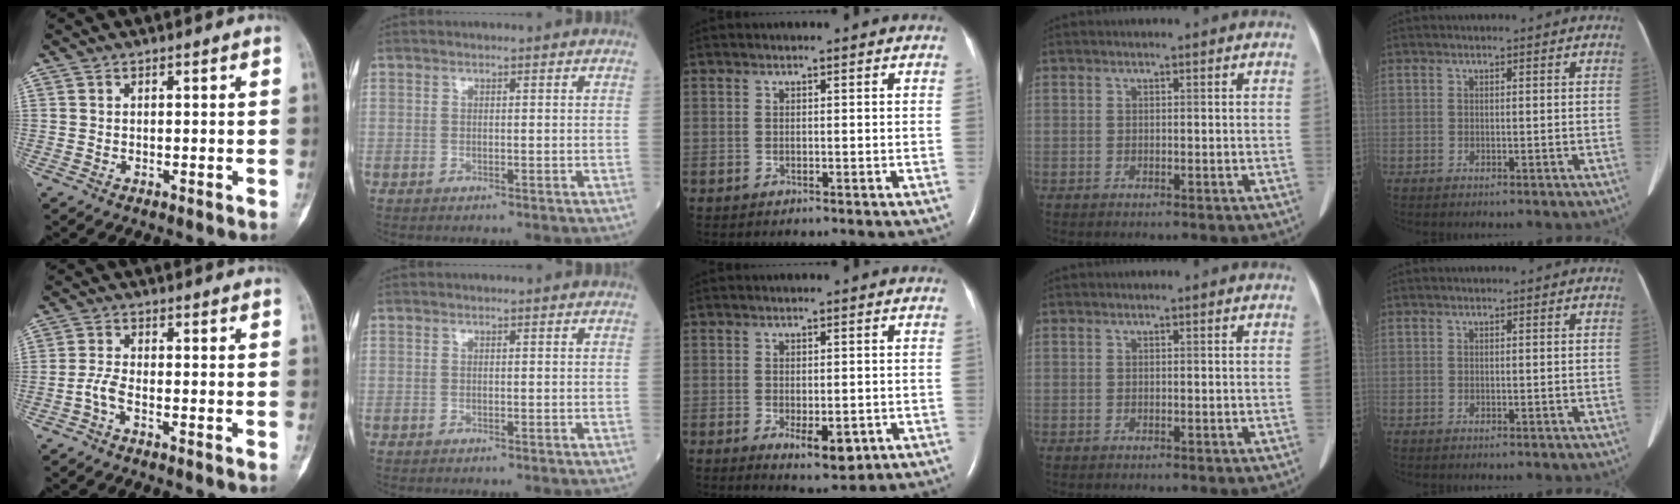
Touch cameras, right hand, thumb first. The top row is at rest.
{"thumb": {"total": 2.6, "force": [-1.5, 0.7, 2.0], "torque": [-0.050, 0.008, -0.036]}, "middle": {"total": 5.1, "force": [-1.7, 1.9, 4.4], "torque": [-0.065, -0.010, -0.013]}}